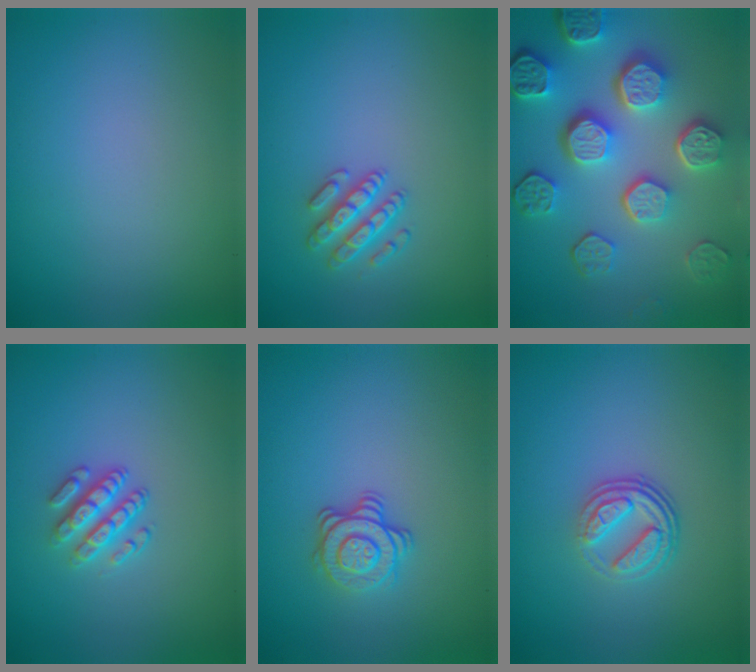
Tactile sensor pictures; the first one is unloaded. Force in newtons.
{"total": 2.5, "press": 2.4, "slide": 0.5}
{"total": 8.6, "press": 6.3, "slide": 5.9}
{"total": 2.8, "press": 2.4, "slide": 1.5}
{"total": 3.2, "press": 2.5, "slide": 1.9}
{"total": 3.7, "press": 2.7, "slide": 2.6}